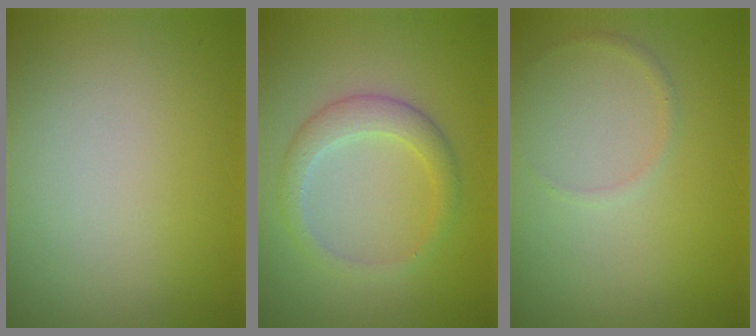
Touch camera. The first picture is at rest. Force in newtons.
{"total": 2.6, "press": 2.6, "slide": 0.2}
{"total": 0.6, "press": 0.6, "slide": 0.0}